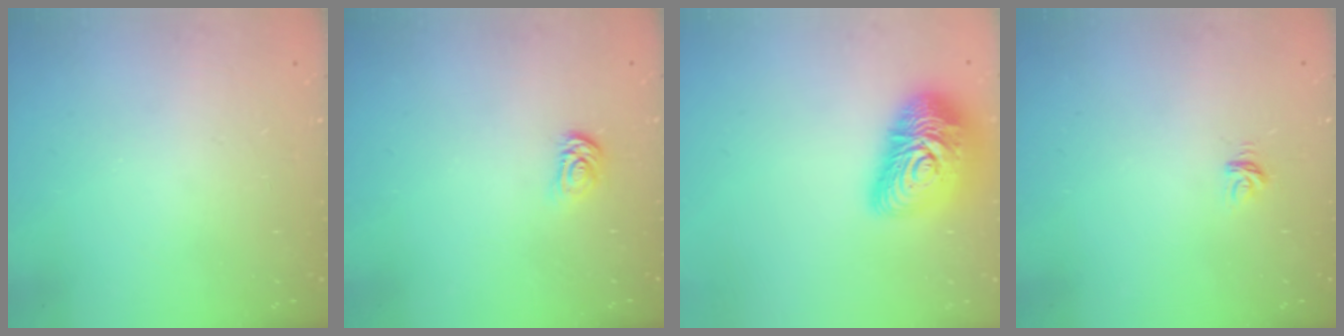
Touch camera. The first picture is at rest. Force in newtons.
{"total": 3.3, "press": 3.2, "slide": 0.5}
{"total": 17.7, "press": 17.7, "slide": 1.1}
{"total": 3.2, "press": 3.2, "slide": 0.2}